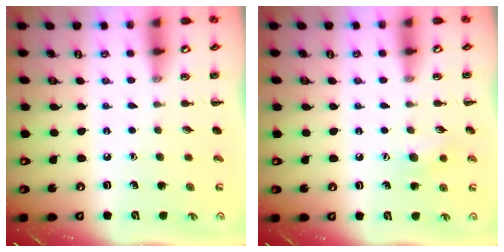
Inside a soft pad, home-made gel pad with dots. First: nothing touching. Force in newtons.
{"total": 5.8, "press": 5.7, "slide": 1.3}